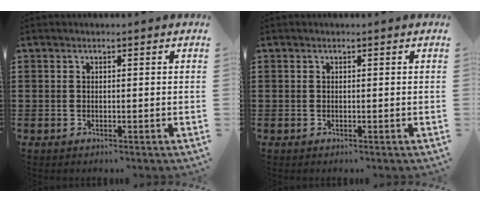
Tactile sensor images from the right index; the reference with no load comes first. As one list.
[{"total": 0.0}]